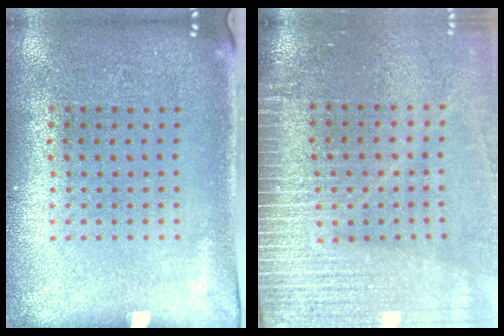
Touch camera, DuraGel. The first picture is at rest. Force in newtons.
{"total": 4.2, "press": 3.6, "slide": 2.1}